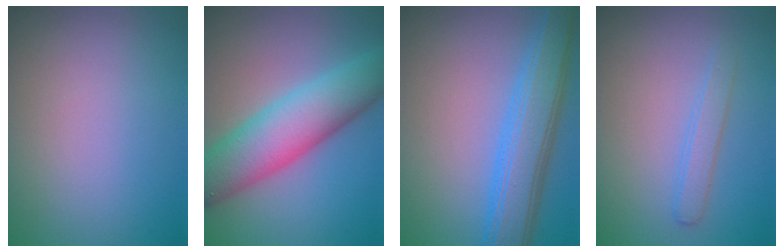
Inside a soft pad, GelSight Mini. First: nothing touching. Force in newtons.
{"total": 8.4, "press": 8.4, "slide": 0.1}
{"total": 7.7, "press": 7.7, "slide": 0.3}
{"total": 1.7, "press": 1.7, "slide": 0.1}